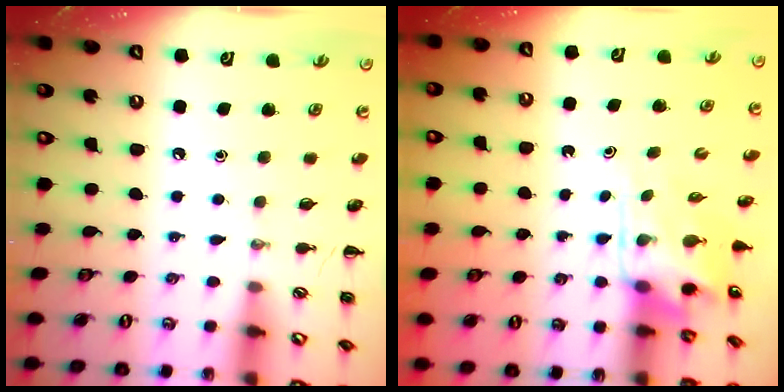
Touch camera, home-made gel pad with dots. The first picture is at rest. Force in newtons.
{"total": 4.6, "press": 4.5, "slide": 0.7}